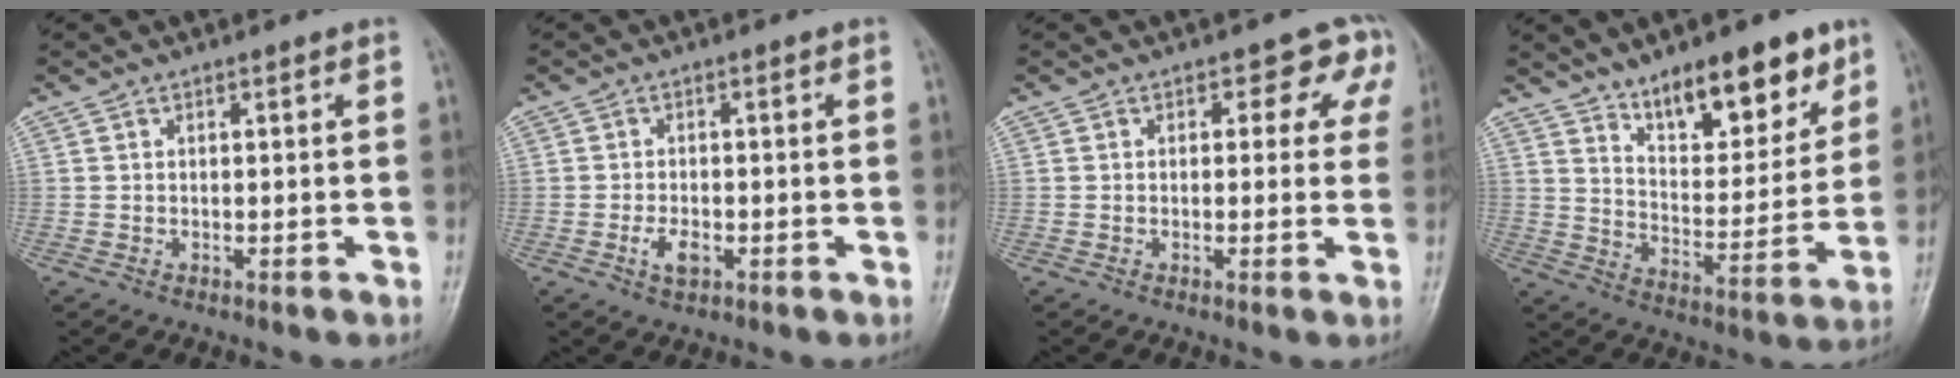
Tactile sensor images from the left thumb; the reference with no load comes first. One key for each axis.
{"total": 3.0, "fx": -1.3, "fy": 1.6, "fz": 2.2, "tx": -0.042, "ty": 0.003, "tz": -0.021}
{"total": 5.2, "fx": 2.2, "fy": 3.6, "fz": 3.0, "tx": 0.014, "ty": -0.002, "tz": 0.011}
{"total": 15.7, "fx": 10.5, "fy": 6.3, "fz": 9.9, "tx": -0.099, "ty": -0.068, "tz": 0.174}